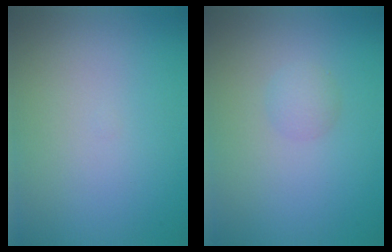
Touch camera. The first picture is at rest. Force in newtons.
{"total": 1.5, "press": 1.5, "slide": 0.1}